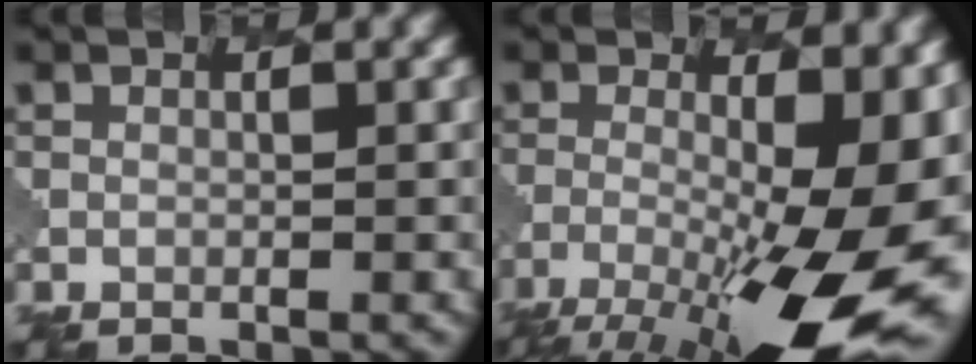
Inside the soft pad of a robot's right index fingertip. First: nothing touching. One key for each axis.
{"total": 16.0, "fx": -5.4, "fy": 5.1, "fz": 14.2, "tx": -0.218, "ty": -0.018, "tz": -0.074}